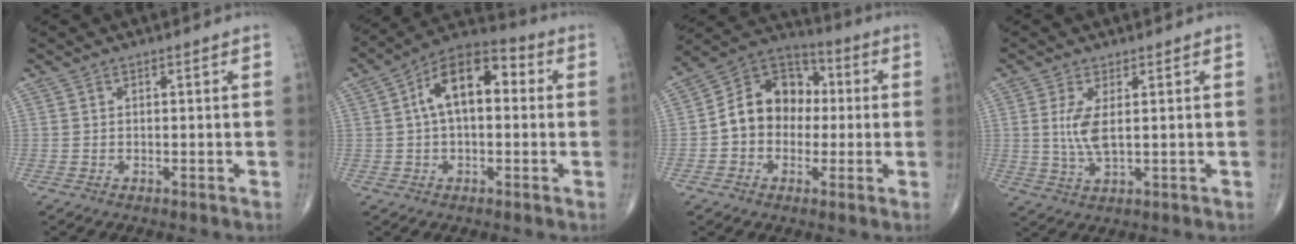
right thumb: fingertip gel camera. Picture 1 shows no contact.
{"total": 13.0, "force": [1.9, 7.1, 10.7], "torque": [-0.166, 0.039, 0.020]}
{"total": 14.3, "force": [-0.3, 11.5, 8.5], "torque": [-0.102, 0.039, -0.019]}
{"total": 5.4, "force": [0.9, 1.8, 5.0], "torque": [-0.114, -0.012, 0.025]}